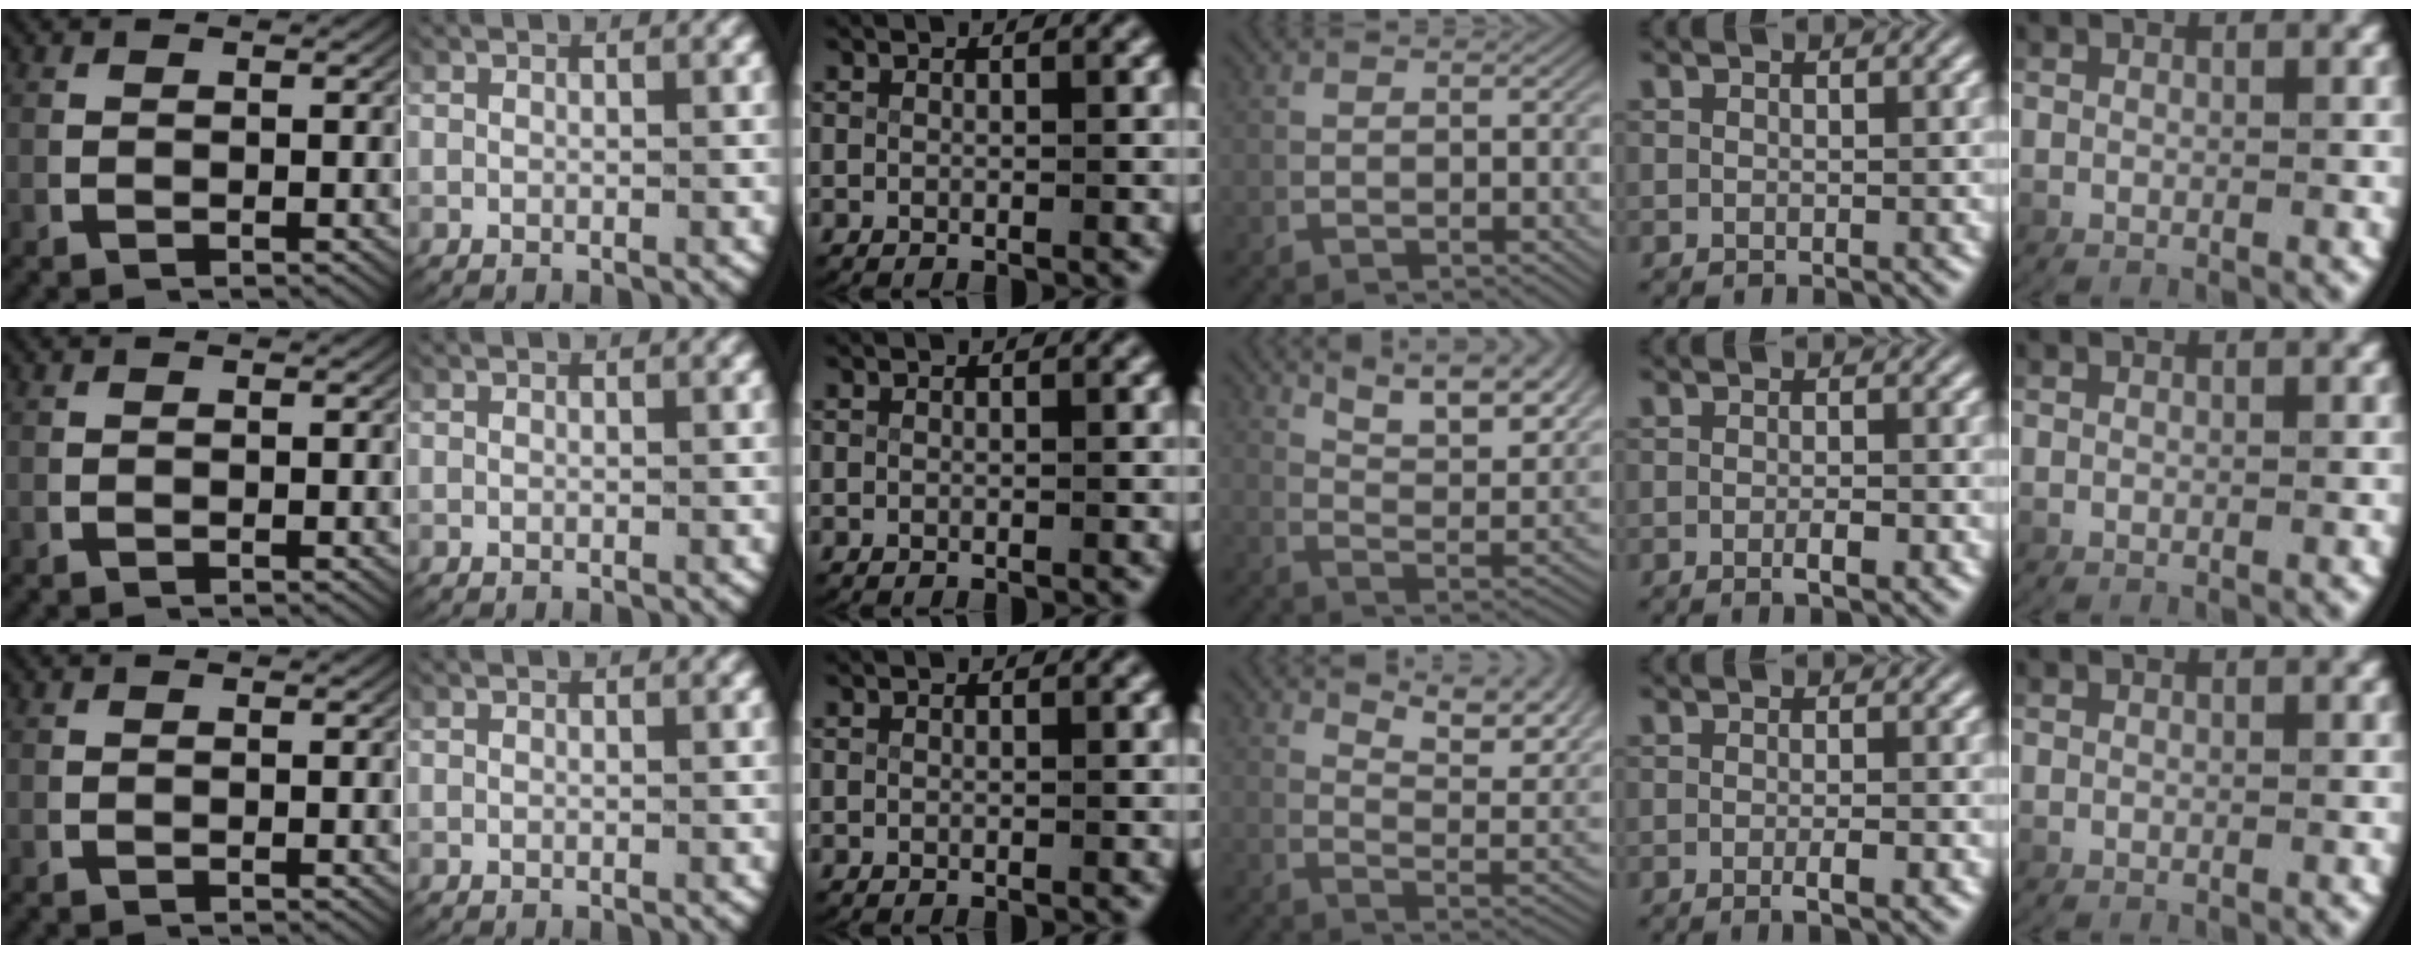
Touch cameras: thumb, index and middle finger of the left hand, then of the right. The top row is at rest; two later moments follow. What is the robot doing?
{"motion": "lift_and_place", "object": "map"}